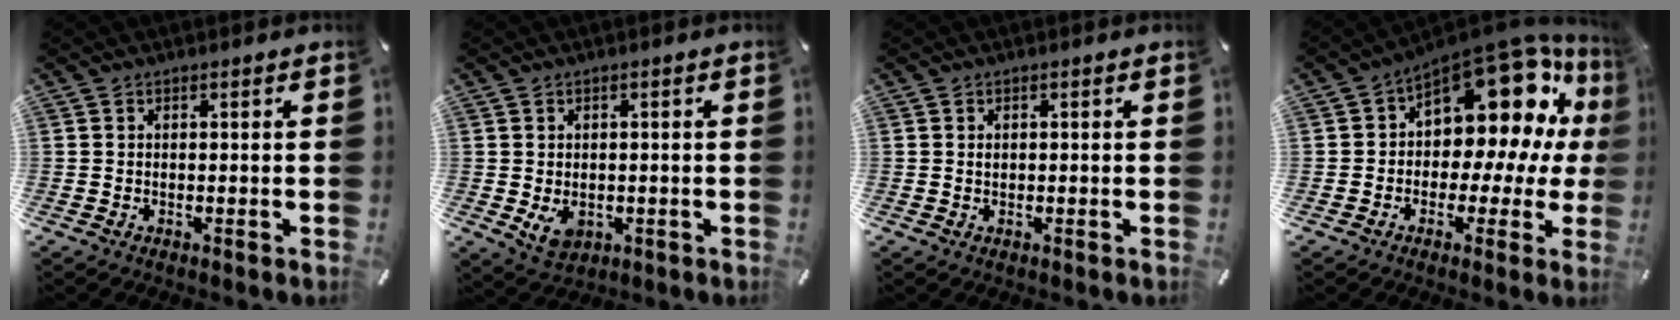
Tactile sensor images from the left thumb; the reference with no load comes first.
{"total": 4.7, "force": [-0.8, 3.7, 2.7], "torque": [-0.042, -0.004, -0.015]}
{"total": 0.9, "force": [0.1, 0.7, 0.5], "torque": [-0.012, 0.002, 0.002]}
{"total": 17.6, "force": [9.1, 9.9, 11.3], "torque": [-0.164, -0.090, 0.150]}